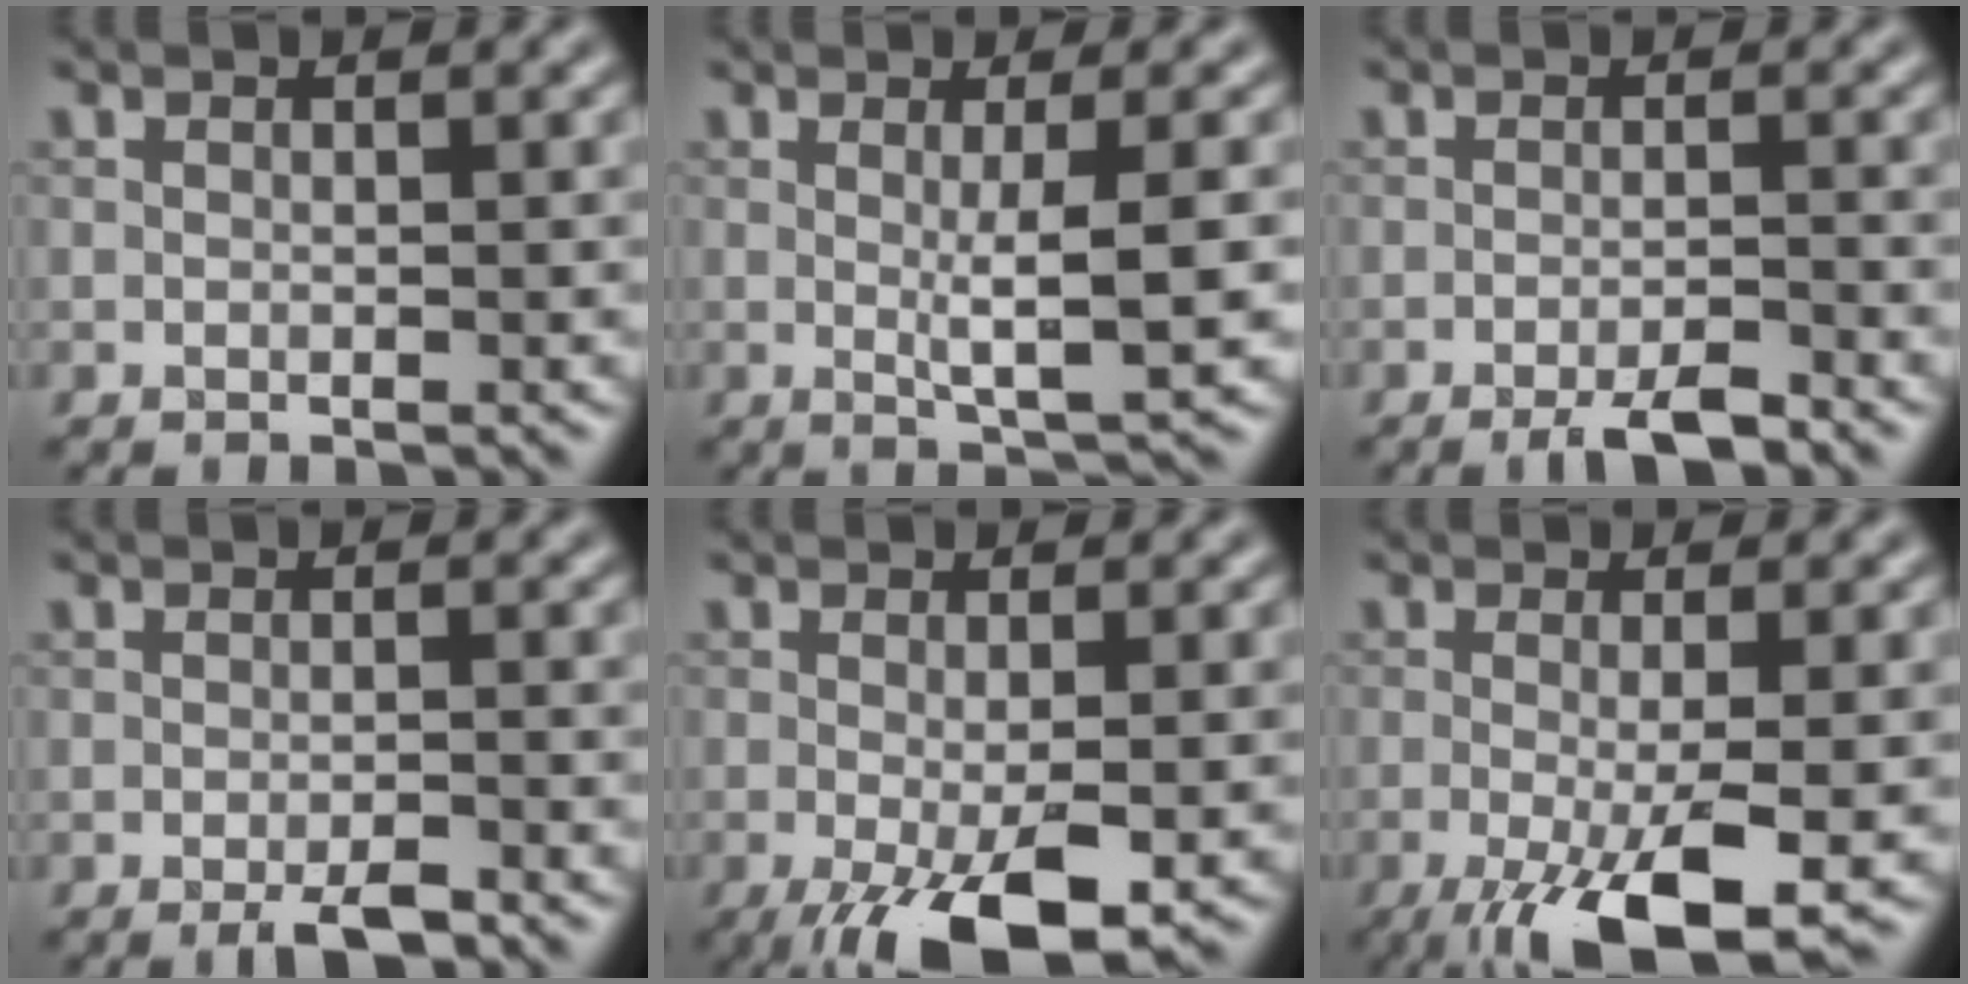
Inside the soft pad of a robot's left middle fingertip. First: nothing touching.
{"total": 3.8, "force": [0.0, 0.6, 3.8], "torque": [-0.060, -0.003, 0.000]}
{"total": 3.2, "force": [-2.4, 0.4, 2.1], "torque": [-0.034, -0.001, -0.045]}
{"total": 2.5, "force": [-1.7, 0.4, 1.8], "torque": [-0.028, -0.003, -0.032]}
{"total": 6.7, "force": [-2.9, 2.0, 5.7], "torque": [-0.100, -0.014, -0.046]}
{"total": 8.3, "force": [-3.5, 2.1, 7.2], "torque": [-0.129, -0.014, -0.057]}